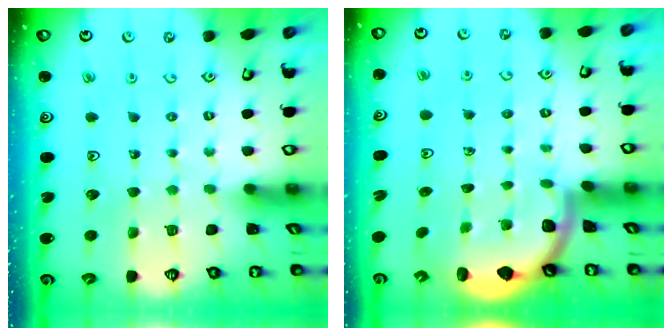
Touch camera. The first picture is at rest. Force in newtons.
{"total": 1.6, "press": 1.6, "slide": 0.1}